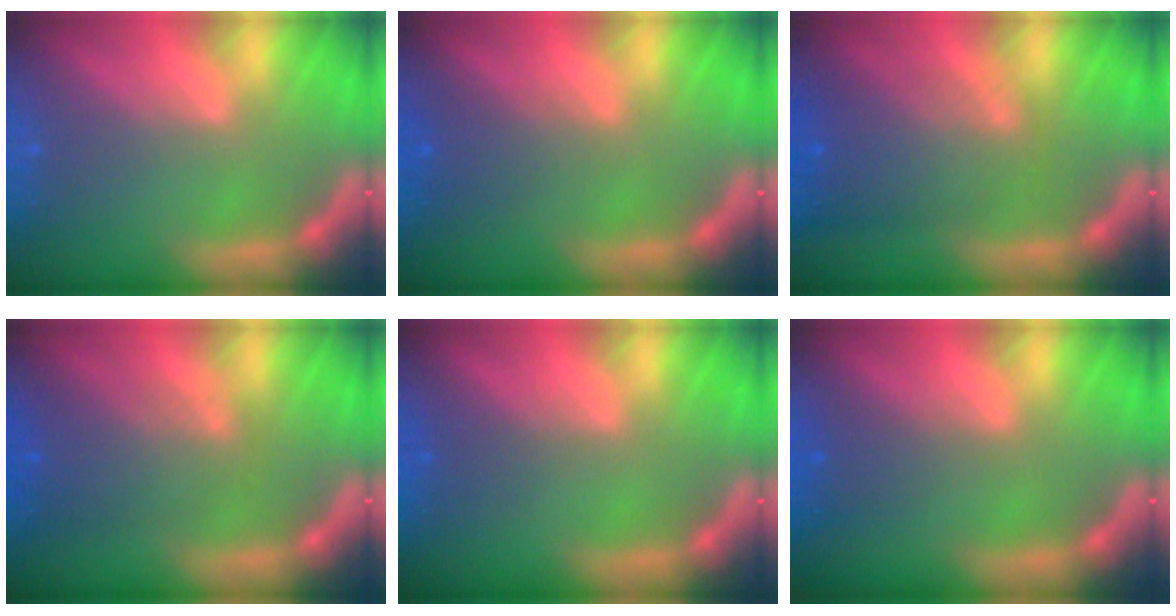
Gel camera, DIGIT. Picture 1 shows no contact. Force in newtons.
{"total": 1.9}
{"total": 5.6}
{"total": 4.6}
{"total": 1.0}
{"total": 1.4}